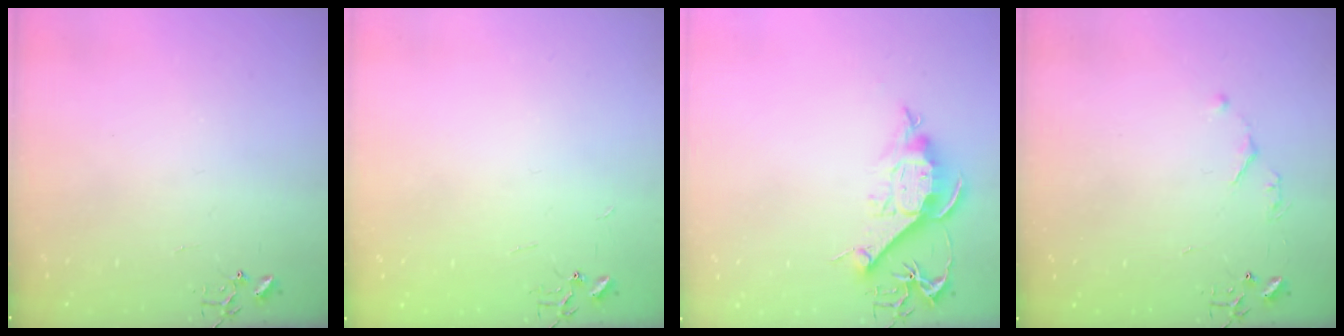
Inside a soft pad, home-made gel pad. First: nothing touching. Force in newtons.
{"total": 1.8, "press": 1.8, "slide": 0.2}
{"total": 10.6, "press": 10.6, "slide": 0.4}
{"total": 4.3, "press": 4.3, "slide": 0.7}